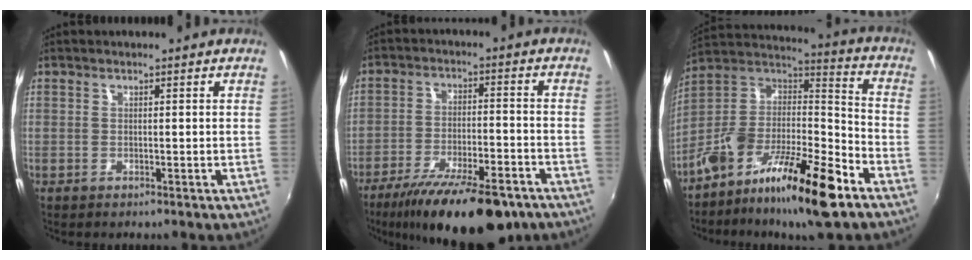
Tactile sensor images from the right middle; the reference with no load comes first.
{"total": 19.5, "force": [-14.3, 5.8, 12.0], "torque": [-0.215, -0.038, -0.212]}
{"total": 19.6, "force": [-11.8, 5.0, 14.8], "torque": [-0.261, -0.004, -0.214]}